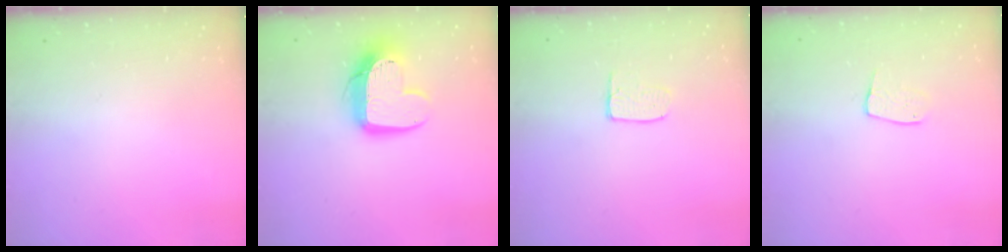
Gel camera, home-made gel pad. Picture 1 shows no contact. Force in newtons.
{"total": 14.4, "press": 14.3, "slide": 1.2}
{"total": 4.7, "press": 4.7, "slide": 0.4}
{"total": 6.1, "press": 6.1, "slide": 0.3}